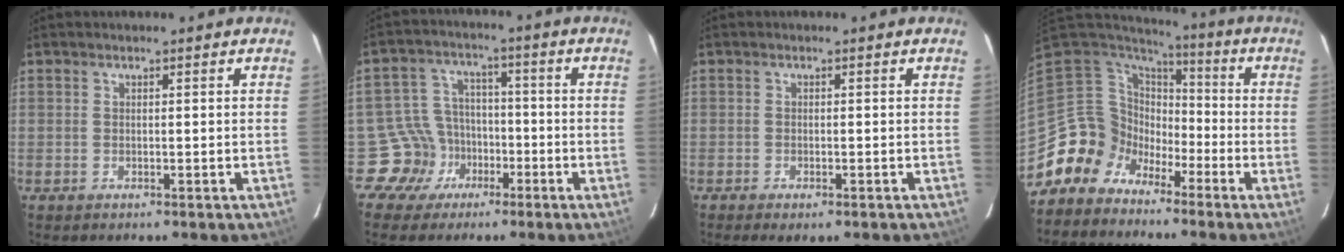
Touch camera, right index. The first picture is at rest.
{"total": 8.4, "force": [-4.7, 7.0, 0.3], "torque": [-0.024, 0.030, -0.074]}
{"total": 2.7, "force": [-1.9, 0.9, 1.8], "torque": [-0.037, -0.011, -0.027]}
{"total": 10.7, "force": [-6.4, 8.5, 1.1], "torque": [-0.041, 0.034, -0.126]}